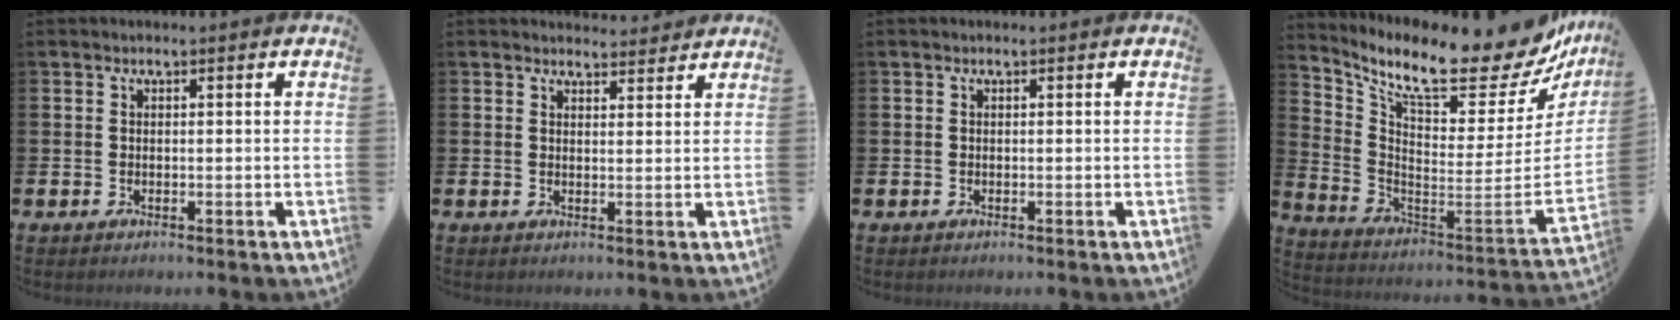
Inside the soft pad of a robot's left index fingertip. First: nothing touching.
{"total": 1.8, "force": [1.7, 0.3, -0.1], "torque": [0.007, -0.009, 0.030]}
{"total": 0.0}
{"total": 11.3, "force": [9.4, 2.8, 5.8], "torque": [-0.105, -0.092, 0.142]}